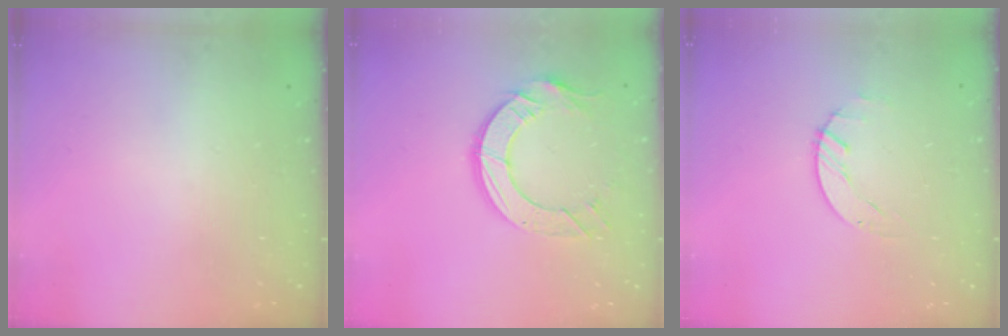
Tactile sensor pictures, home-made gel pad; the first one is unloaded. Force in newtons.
{"total": 11.6, "press": 11.5, "slide": 1.1}
{"total": 0.7, "press": 0.7, "slide": 0.2}